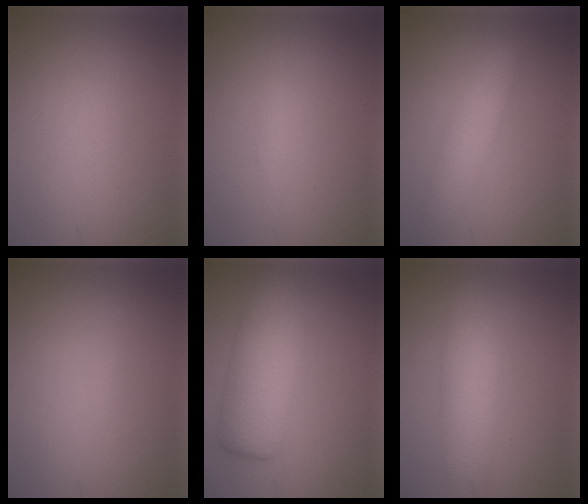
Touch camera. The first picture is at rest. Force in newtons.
{"total": 1.0, "press": 1.0, "slide": 0.1}
{"total": 3.8, "press": 3.8, "slide": 0.1}
{"total": 0.0}
{"total": 8.2, "press": 8.2, "slide": 0.3}
{"total": 5.5, "press": 5.5, "slide": 0.2}